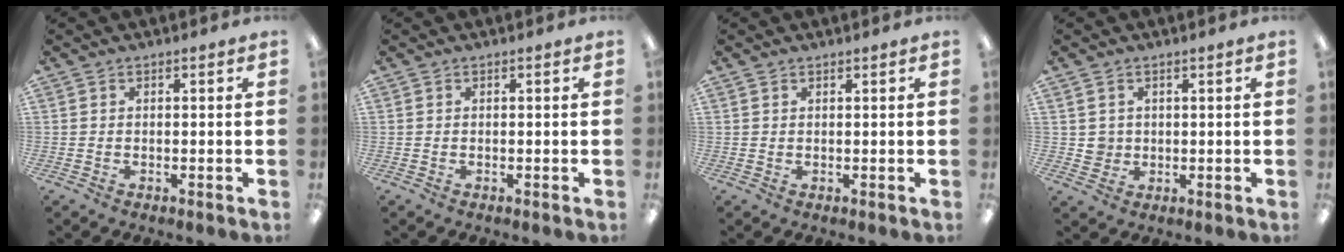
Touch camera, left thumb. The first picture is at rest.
{"total": 0.0}
{"total": 0.6, "force": [0.5, 0.2, 0.2], "torque": [-0.005, 0.001, 0.010]}
{"total": 3.2, "force": [1.1, 2.9, 0.1], "torque": [-0.004, 0.001, 0.020]}